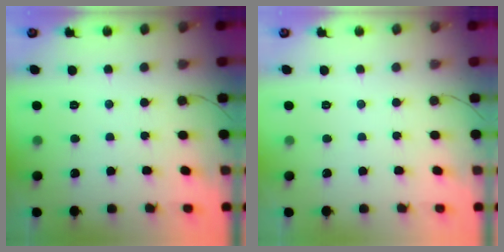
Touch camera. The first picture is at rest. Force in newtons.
{"total": 0.0}